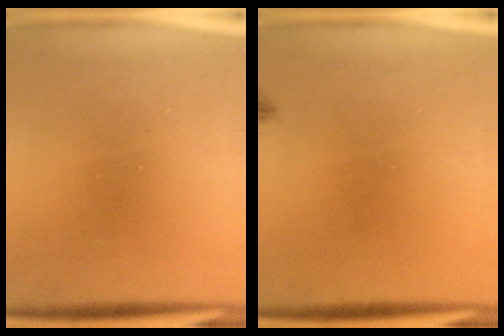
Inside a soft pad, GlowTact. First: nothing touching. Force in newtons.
{"total": 0.7}